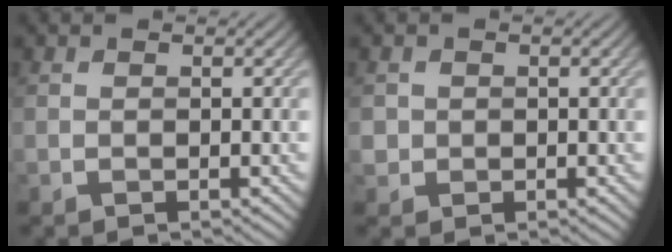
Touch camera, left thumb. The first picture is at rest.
{"total": 1.5, "force": [0.0, 1.5, 0.1], "torque": [-0.003, -0.004, 0.000]}